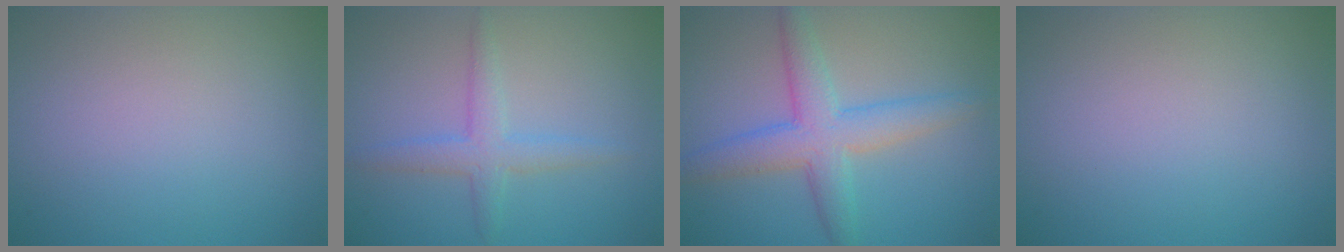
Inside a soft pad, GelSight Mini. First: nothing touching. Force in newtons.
{"total": 2.7, "press": 2.7, "slide": 0.1}
{"total": 5.3, "press": 5.3, "slide": 0.0}
{"total": 0.0}